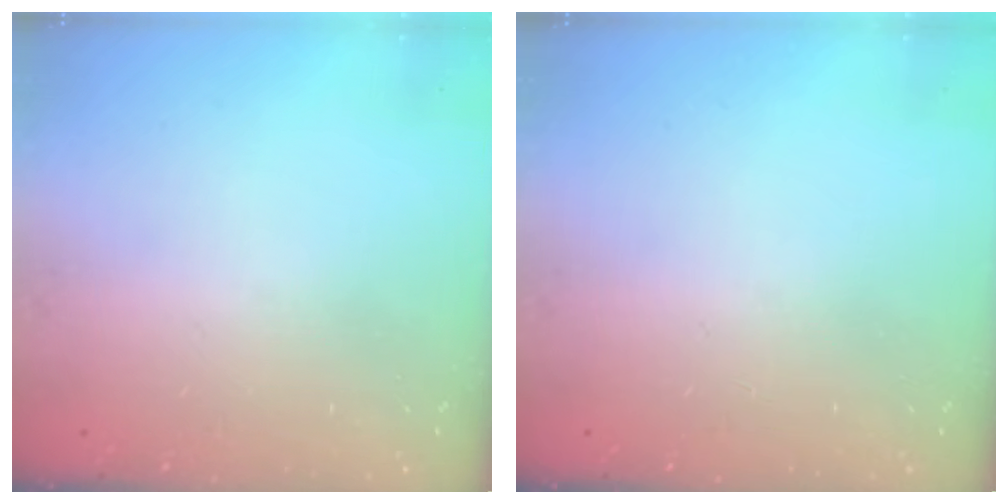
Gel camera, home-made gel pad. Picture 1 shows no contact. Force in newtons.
{"total": 0.0}